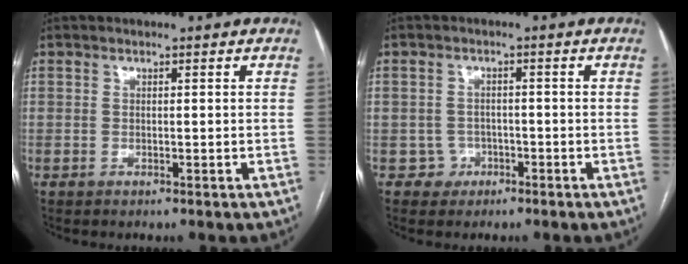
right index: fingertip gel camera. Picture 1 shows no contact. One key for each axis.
{"total": 2.8, "fx": -1.2, "fy": 2.5, "fz": -0.4, "tx": 0.023, "ty": 0.016, "tz": -0.022}